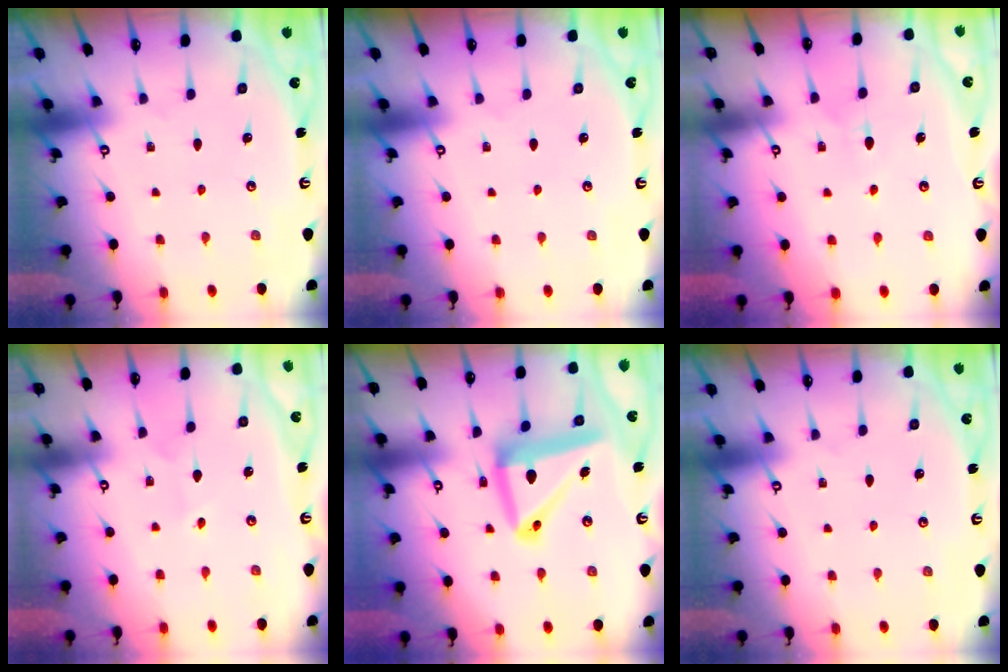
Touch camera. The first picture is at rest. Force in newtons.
{"total": 0.0}
{"total": 5.2, "press": 5.1, "slide": 0.6}
{"total": 2.1, "press": 2.1, "slide": 0.2}
{"total": 14.8, "press": 14.6, "slide": 2.1}
{"total": 0.0}